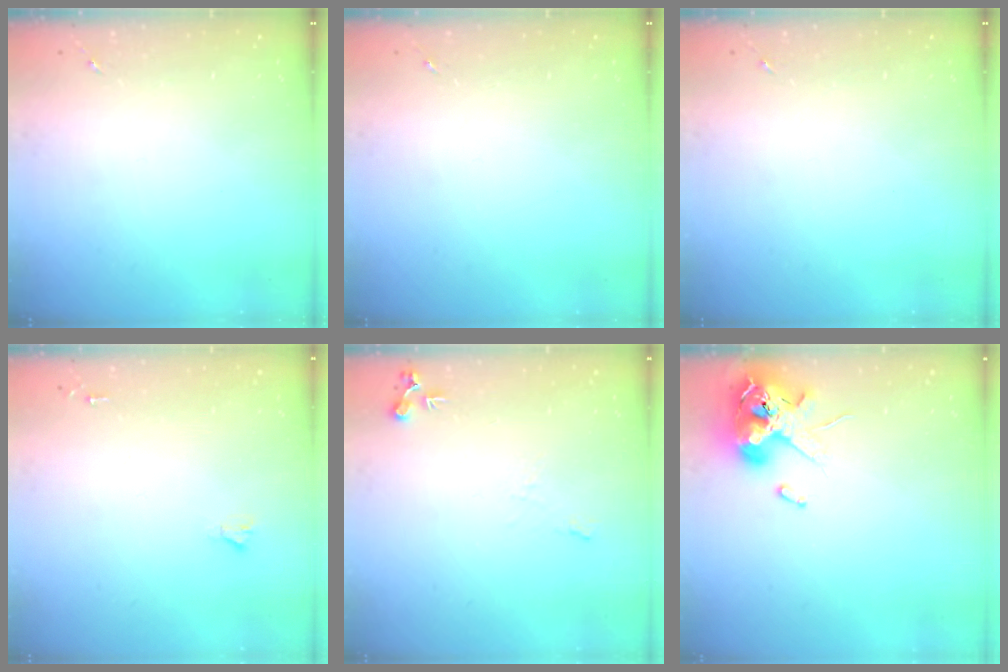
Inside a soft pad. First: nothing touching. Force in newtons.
{"total": 0.0}
{"total": 0.0}
{"total": 1.6, "press": 1.6, "slide": 0.1}
{"total": 6.8, "press": 6.8, "slide": 0.9}
{"total": 12.2, "press": 12.1, "slide": 2.0}